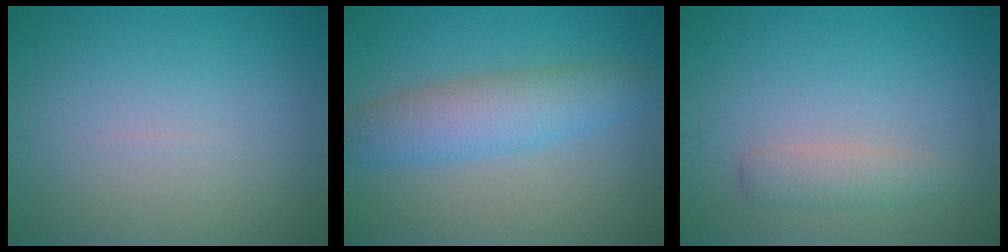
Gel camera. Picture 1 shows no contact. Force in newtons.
{"total": 4.8, "press": 4.8, "slide": 0.1}
{"total": 2.0, "press": 2.0, "slide": 0.2}